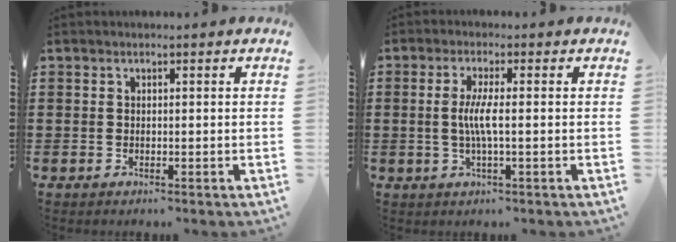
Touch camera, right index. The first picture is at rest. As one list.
[{"total": 4.0, "force": [-0.3, 0.2, 4.0], "torque": [-0.088, -0.010, -0.012]}]